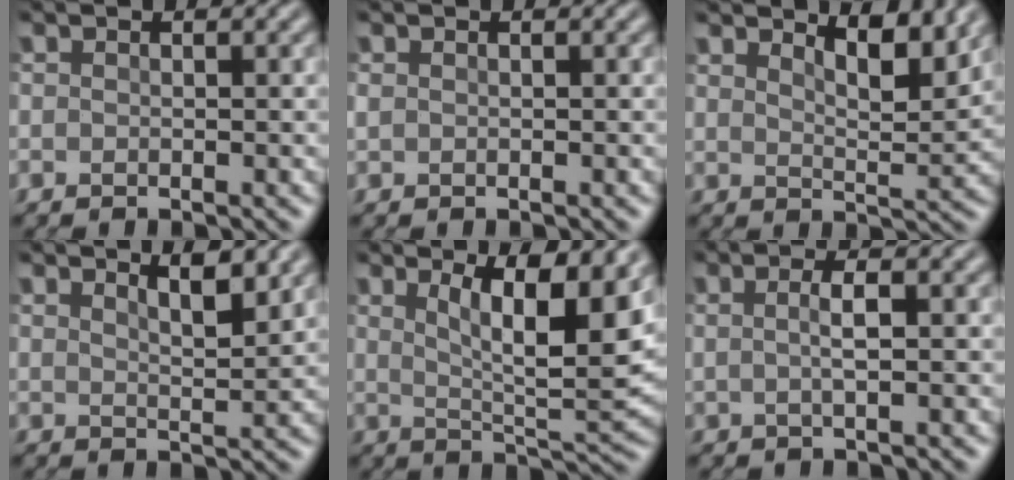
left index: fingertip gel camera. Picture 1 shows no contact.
{"total": 0.5, "force": [0.3, 0.4, 0.3], "torque": [-0.011, -0.002, 0.006]}
{"total": 4.4, "force": [3.3, 1.1, 2.7], "torque": [-0.044, -0.004, 0.049]}
{"total": 3.4, "force": [2.5, 0.9, 2.1], "torque": [-0.028, 0.003, 0.031]}
{"total": 9.0, "force": [3.7, 2.5, 7.9], "torque": [-0.121, -0.008, 0.064]}
{"total": 2.0, "force": [0.1, 0.5, 1.9], "torque": [-0.038, 0.000, 0.000]}